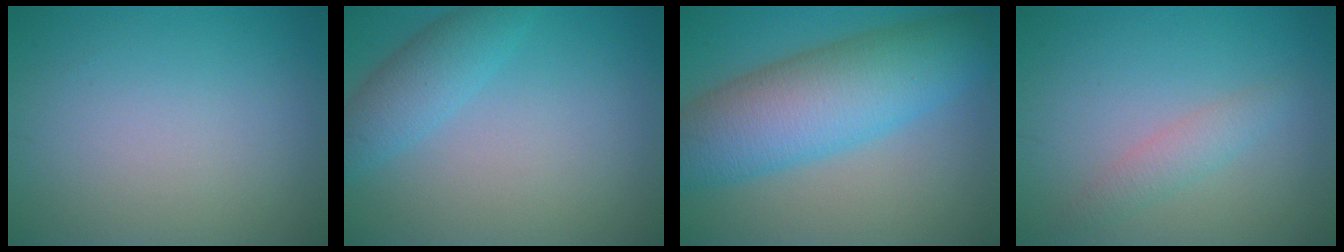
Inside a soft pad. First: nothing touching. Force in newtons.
{"total": 3.3, "press": 3.3, "slide": 0.1}
{"total": 10.1, "press": 10.1, "slide": 0.1}
{"total": 1.9, "press": 1.9, "slide": 0.1}